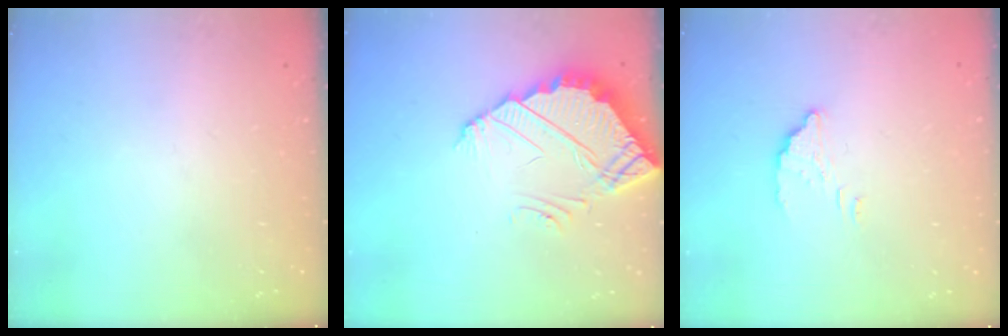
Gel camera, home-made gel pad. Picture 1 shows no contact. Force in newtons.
{"total": 4.2, "press": 4.2, "slide": 0.6}
{"total": 2.9, "press": 2.9, "slide": 0.3}